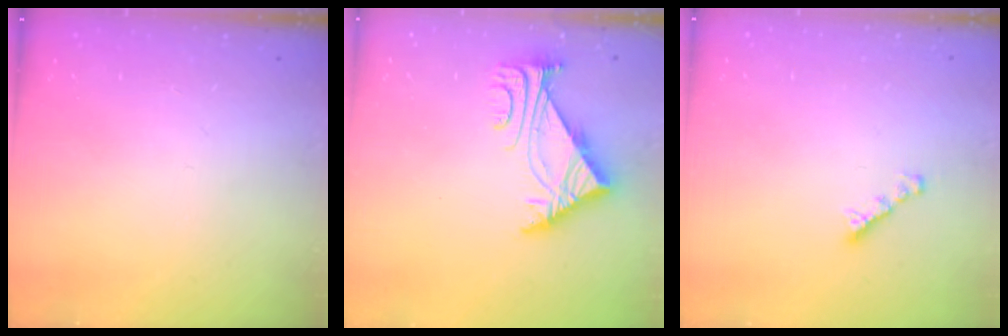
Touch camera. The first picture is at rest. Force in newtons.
{"total": 5.0, "press": 4.9, "slide": 1.0}
{"total": 3.0, "press": 3.0, "slide": 0.1}